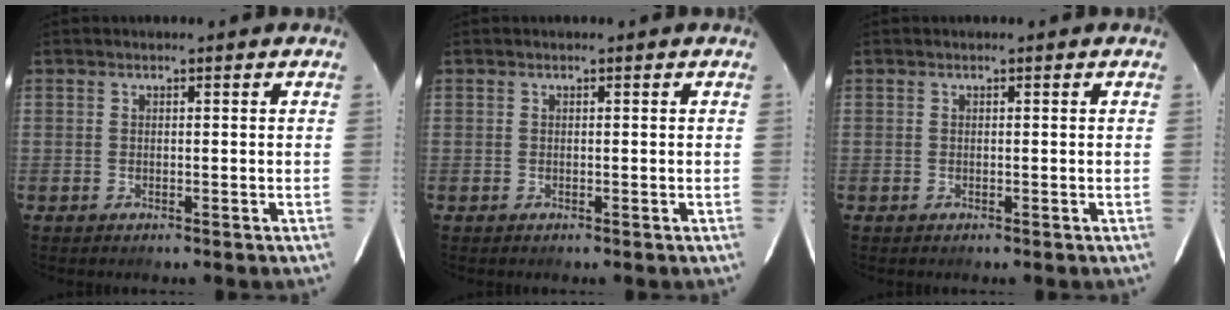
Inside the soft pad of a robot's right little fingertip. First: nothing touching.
{"total": 0.0}
{"total": 0.0}